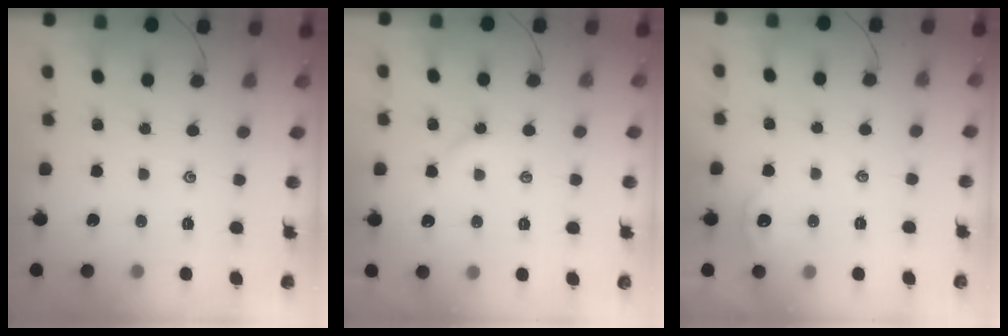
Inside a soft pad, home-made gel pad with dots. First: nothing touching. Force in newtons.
{"total": 3.3, "press": 3.2, "slide": 0.6}
{"total": 0.0}